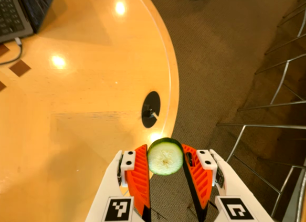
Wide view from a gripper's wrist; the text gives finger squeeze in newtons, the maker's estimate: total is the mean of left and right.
{"total": 9.0, "left": 9.0, "right": 9.1}